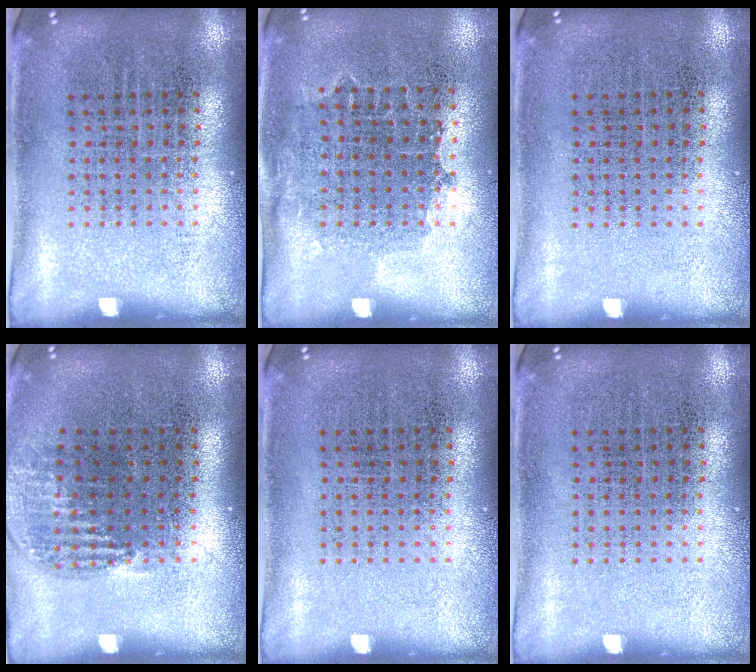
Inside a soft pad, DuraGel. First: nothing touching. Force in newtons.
{"total": 0.8, "press": 0.7, "slide": 0.4}
{"total": 0.0}
{"total": 0.9, "press": 0.9, "slide": 0.2}
{"total": 0.0}
{"total": 0.0}